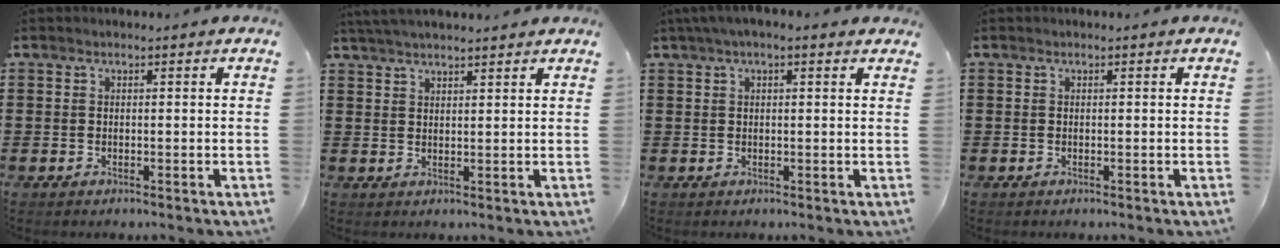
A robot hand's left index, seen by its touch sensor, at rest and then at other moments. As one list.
[{"total": 3.0, "force": [2.8, 0.1, 0.9], "torque": [-0.024, 0.000, 0.055]}, {"total": 2.1, "force": [1.2, 0.4, 1.7], "torque": [-0.035, 0.005, 0.020]}, {"total": 0.0}]